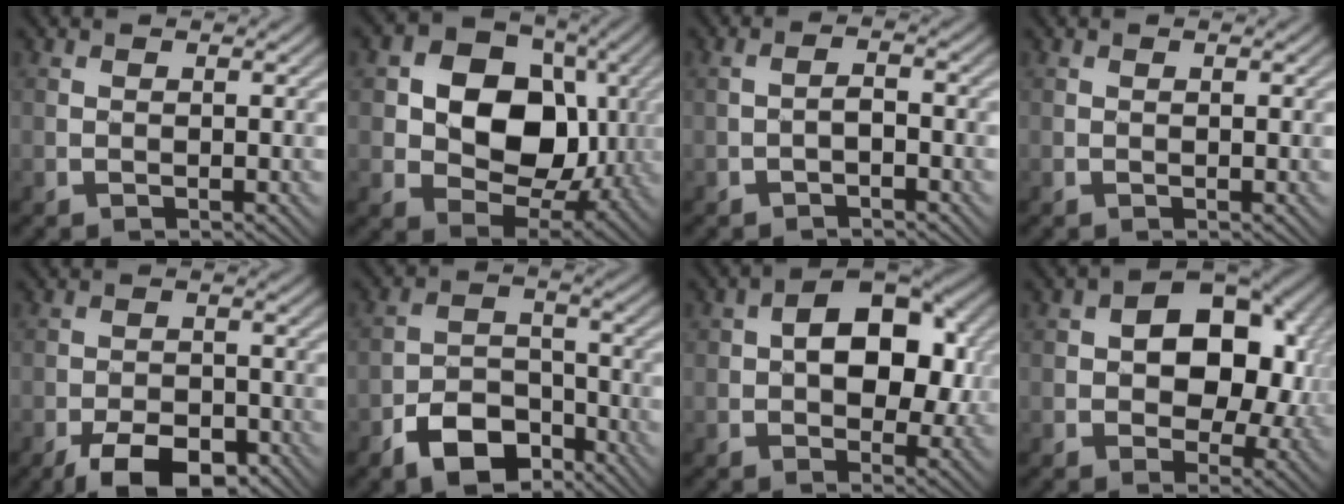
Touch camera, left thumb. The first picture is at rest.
{"total": 12.8, "force": [1.5, 9.9, 7.9], "torque": [-0.148, 0.000, 0.017]}
{"total": 1.6, "force": [-1.0, 0.5, 1.2], "torque": [-0.022, 0.002, -0.022]}
{"total": 0.0}
{"total": 7.7, "force": [-4.9, 3.6, 4.7], "torque": [-0.073, -0.005, -0.083]}
{"total": 7.9, "force": [-5.1, 4.5, 4.0], "torque": [-0.073, -0.004, -0.103]}
{"total": 9.9, "force": [1.2, 6.5, 7.5], "torque": [-0.098, 0.007, 0.010]}
{"total": 11.9, "force": [1.7, 8.1, 8.6], "torque": [-0.117, -0.004, 0.024]}